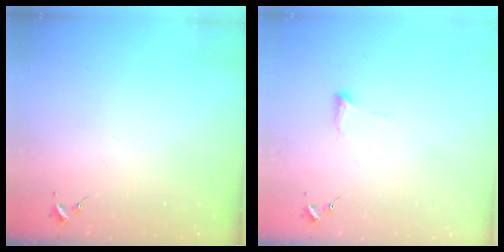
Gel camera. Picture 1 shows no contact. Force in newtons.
{"total": 5.0, "press": 4.9, "slide": 1.0}